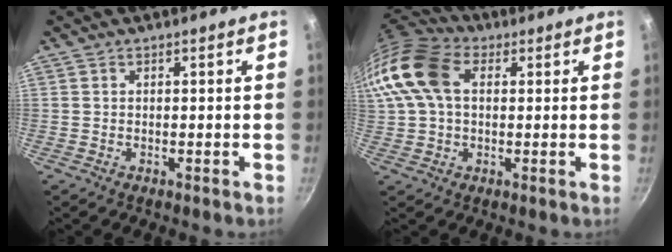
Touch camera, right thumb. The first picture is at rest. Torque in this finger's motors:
{"motor_torque": [-0.54, 1.12, 0.42, -0.35, 0.33]}